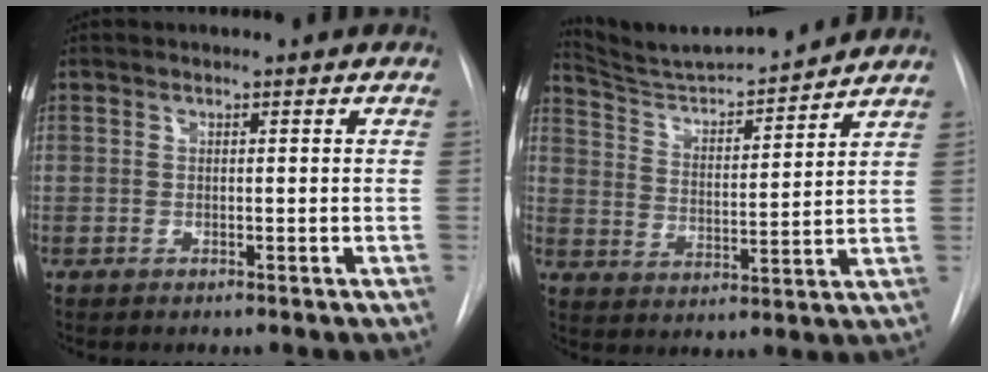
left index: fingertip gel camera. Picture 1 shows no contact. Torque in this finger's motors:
{"motor_torque": [-0.20, -0.33, -0.62, -0.07]}